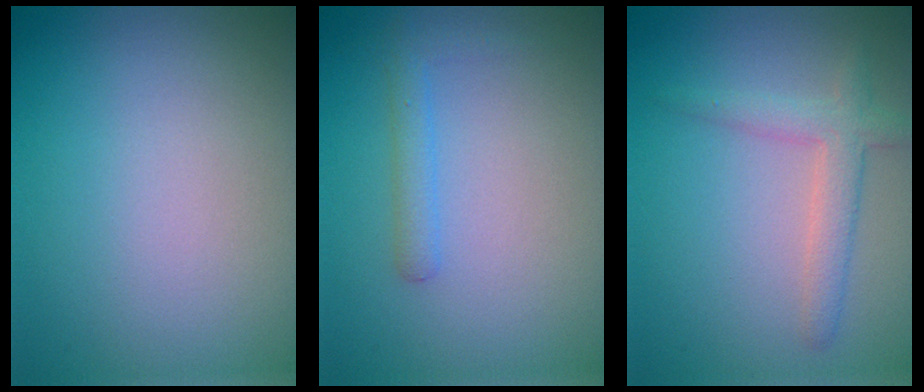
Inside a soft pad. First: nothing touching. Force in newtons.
{"total": 1.6, "press": 1.6, "slide": 0.1}
{"total": 2.6, "press": 2.6, "slide": 0.1}